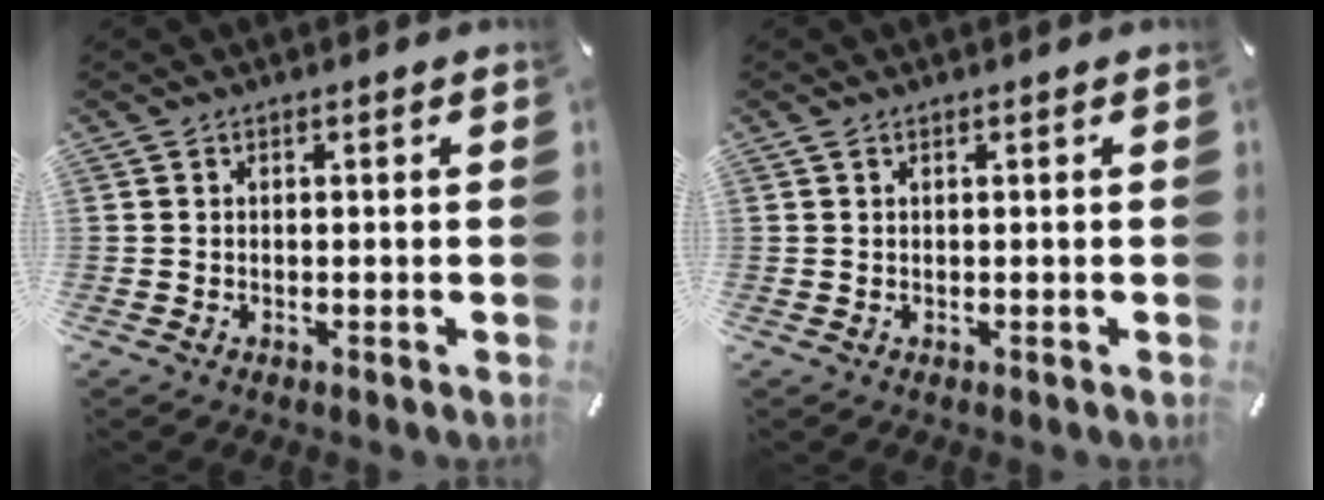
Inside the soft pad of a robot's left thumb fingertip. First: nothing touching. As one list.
[{"total": 0.5, "force": [0.2, 0.2, 0.5], "torque": [-0.009, 0.002, 0.003]}]